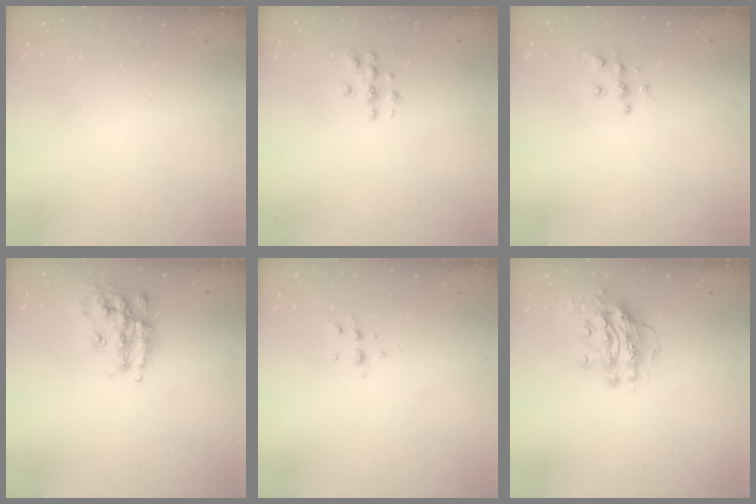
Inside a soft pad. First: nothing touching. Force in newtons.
{"total": 3.3, "press": 3.3, "slide": 0.2}
{"total": 5.9, "press": 5.9, "slide": 0.2}
{"total": 16.6, "press": 16.5, "slide": 1.0}
{"total": 4.9, "press": 4.8, "slide": 1.1}
{"total": 12.9, "press": 12.8, "slide": 1.2}